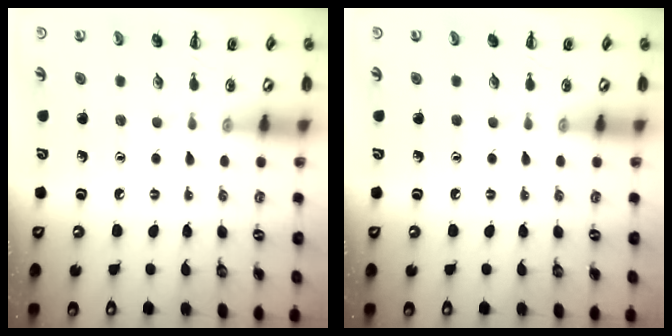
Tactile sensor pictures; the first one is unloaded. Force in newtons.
{"total": 0.0}